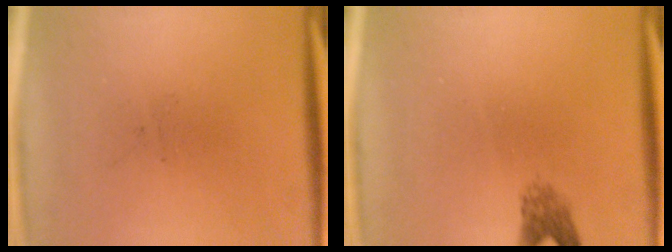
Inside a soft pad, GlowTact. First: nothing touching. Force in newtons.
{"total": 2.1}